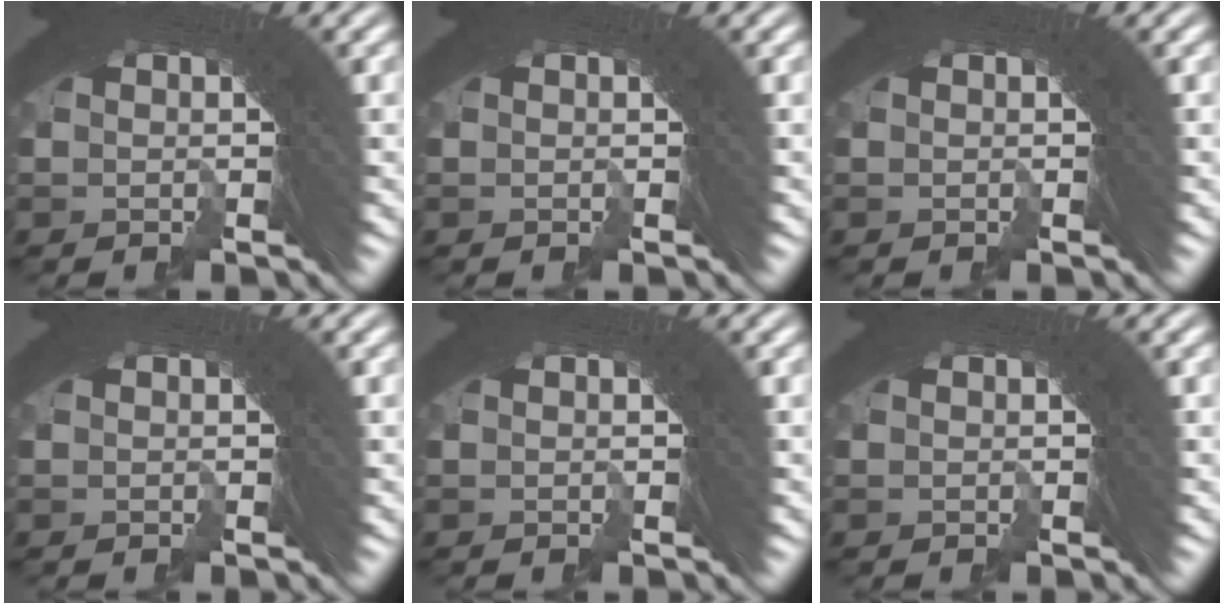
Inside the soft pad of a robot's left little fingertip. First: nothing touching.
{"total": 0.0}
{"total": 0.0}
{"total": 0.0}
{"total": 0.0}
{"total": 0.0}